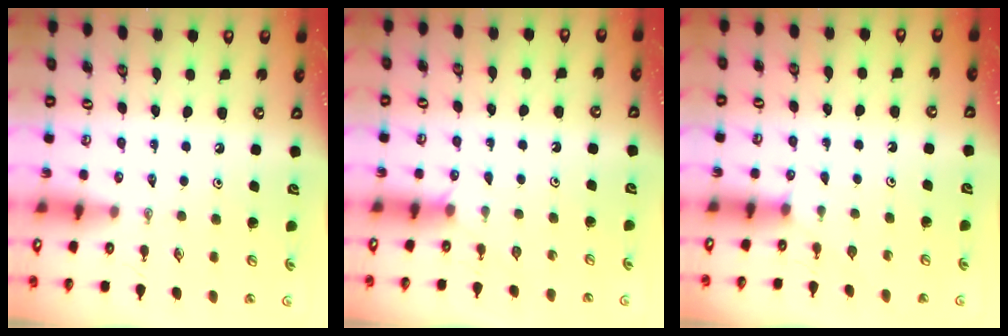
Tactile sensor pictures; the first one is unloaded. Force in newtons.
{"total": 2.6, "press": 2.6, "slide": 0.3}
{"total": 4.1, "press": 4.1, "slide": 0.2}